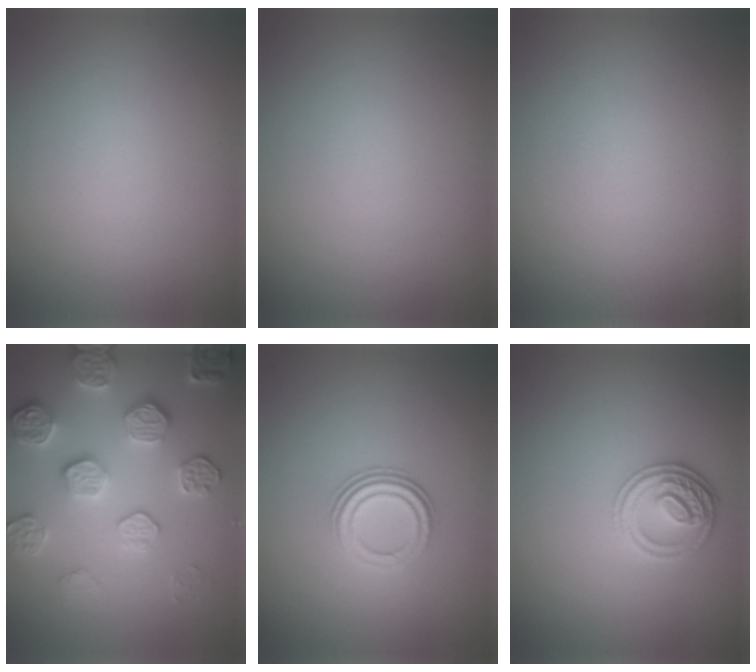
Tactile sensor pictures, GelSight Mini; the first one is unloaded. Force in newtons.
{"total": 0.0}
{"total": 0.0}
{"total": 4.6, "press": 4.5, "slide": 0.7}
{"total": 3.0, "press": 2.2, "slide": 2.0}
{"total": 3.0, "press": 2.8, "slide": 1.0}